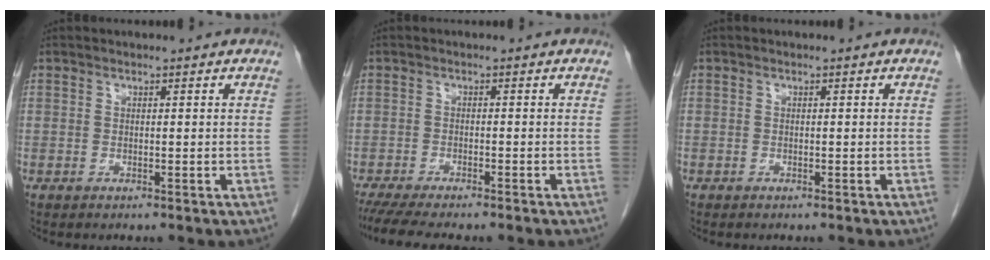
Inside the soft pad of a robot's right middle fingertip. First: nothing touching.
{"total": 8.8, "force": [-7.5, 1.1, 4.6], "torque": [-0.064, -0.012, -0.112]}
{"total": 0.0}